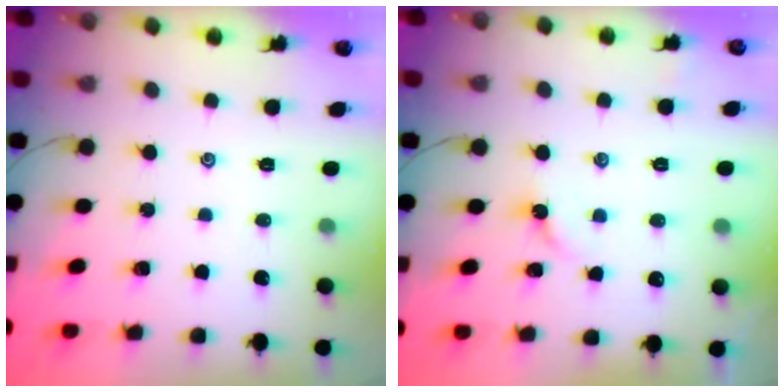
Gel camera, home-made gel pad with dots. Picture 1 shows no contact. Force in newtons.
{"total": 3.2, "press": 3.2, "slide": 0.5}